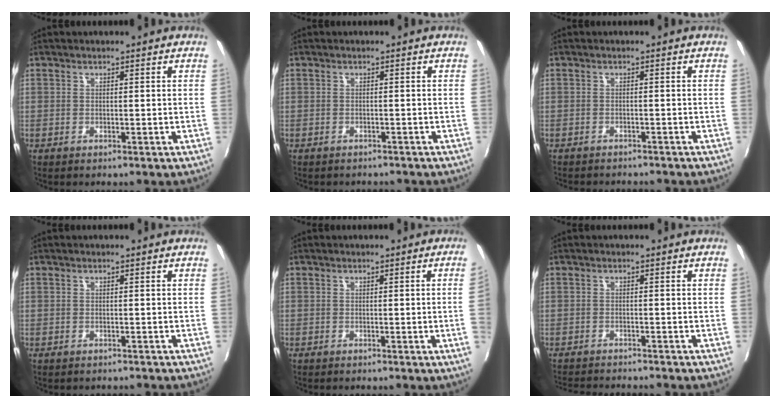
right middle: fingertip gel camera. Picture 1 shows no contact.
{"total": 2.1, "force": [-1.9, 0.7, 0.5], "torque": [-0.013, -0.012, -0.025]}
{"total": 3.7, "force": [-3.5, 0.8, 1.0], "torque": [-0.029, -0.013, -0.052]}
{"total": 0.8, "force": [-0.7, 0.4, 0.2], "torque": [-0.007, -0.003, -0.009]}
{"total": 2.3, "force": [-0.1, -1.4, 1.8], "torque": [-0.022, -0.013, 0.004]}
{"total": 5.5, "force": [-5.2, 0.5, 1.5], "torque": [-0.044, -0.015, -0.086]}